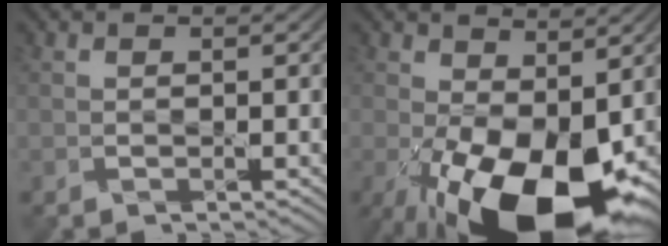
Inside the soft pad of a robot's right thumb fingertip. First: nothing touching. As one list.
[{"total": 15.6, "force": [-4.4, 8.0, 12.6], "torque": [-0.228, -0.040, -0.053]}]